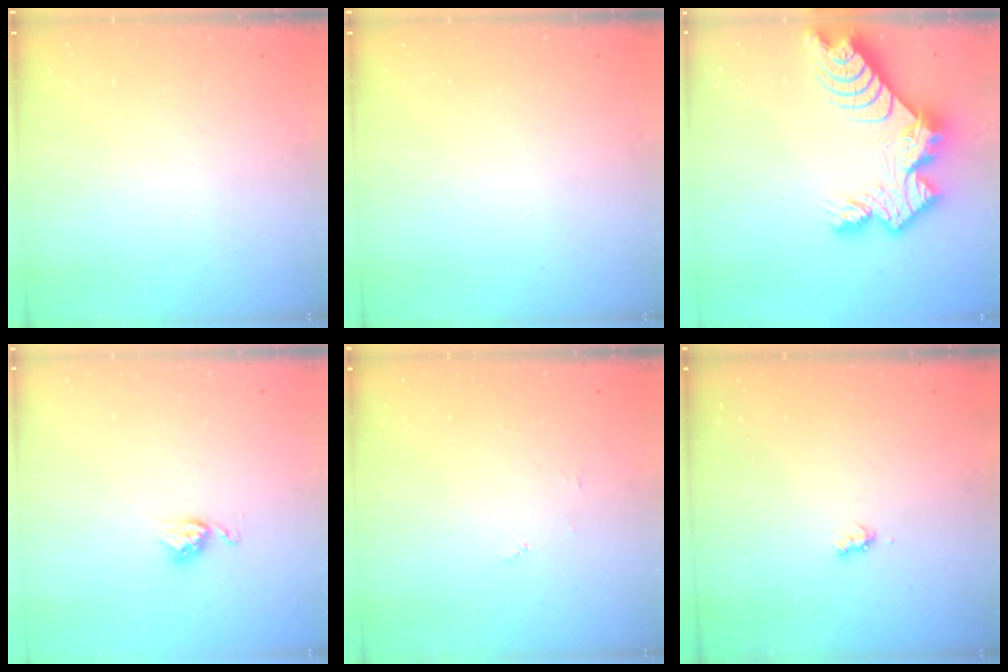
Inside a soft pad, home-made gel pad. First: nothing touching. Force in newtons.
{"total": 0.0}
{"total": 15.7, "press": 15.6, "slide": 1.5}
{"total": 4.2, "press": 4.2, "slide": 0.4}
{"total": 3.4, "press": 3.4, "slide": 0.4}
{"total": 2.8, "press": 2.8, "slide": 0.4}